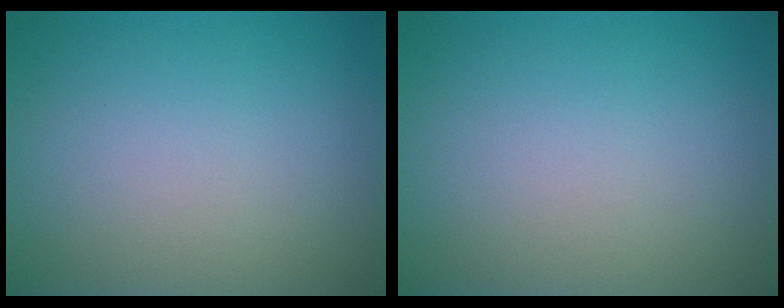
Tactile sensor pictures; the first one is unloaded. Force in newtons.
{"total": 0.0}